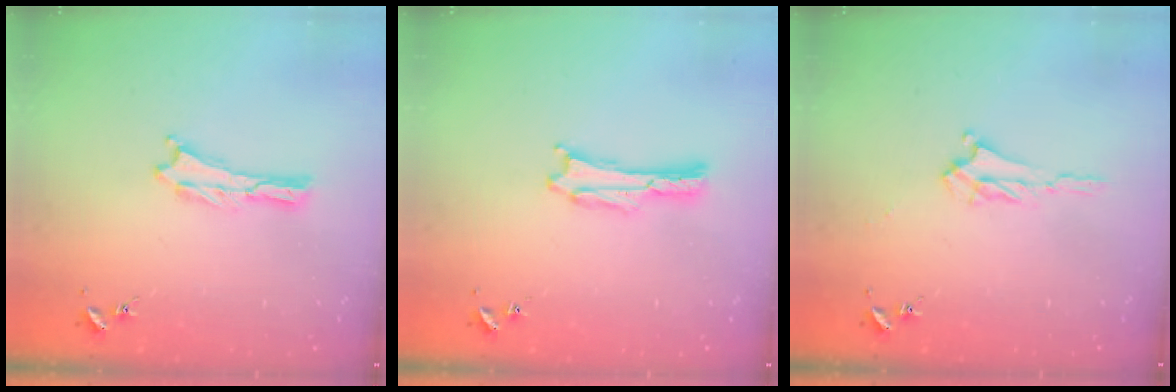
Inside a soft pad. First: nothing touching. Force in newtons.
{"total": 1.1, "press": 1.1, "slide": 0.0}
{"total": 2.4, "press": 2.4, "slide": 0.4}